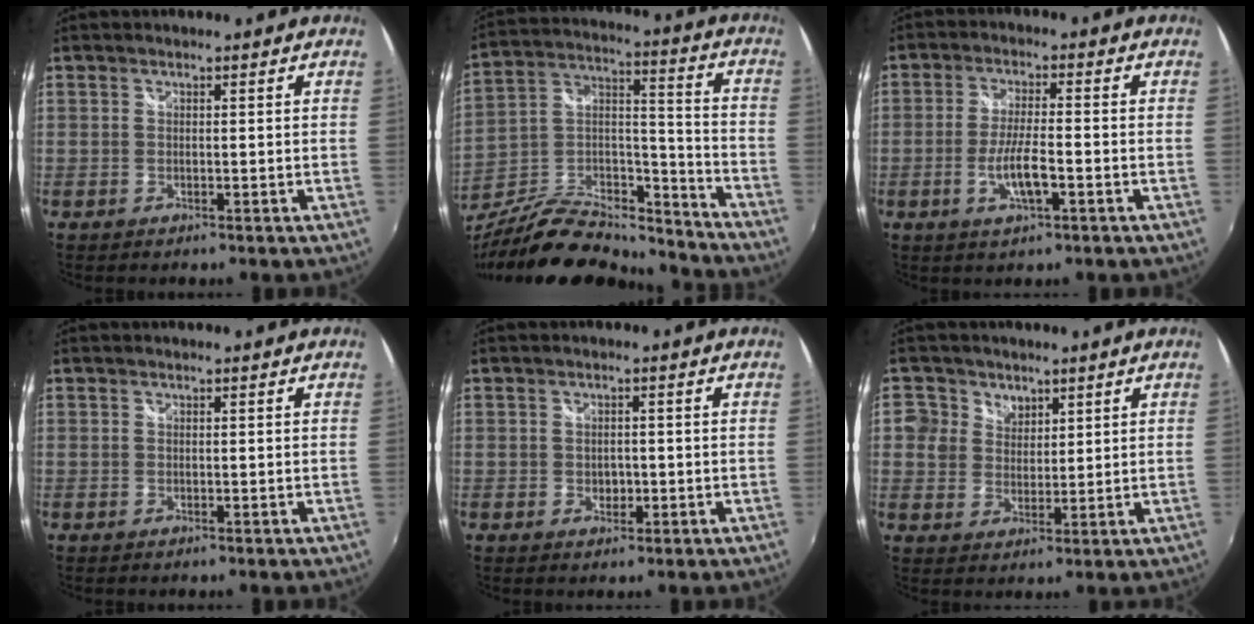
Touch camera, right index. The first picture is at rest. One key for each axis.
{"total": 22.6, "fx": -18.2, "fy": 8.0, "fz": 10.8, "tx": -0.204, "ty": 0.025, "tz": -0.290}
{"total": 6.9, "fx": -2.5, "fy": 1.5, "fz": 6.2, "tx": -0.124, "ty": -0.007, "tz": -0.045}
{"total": 0.0}
{"total": 2.5, "fx": -0.5, "fy": 1.9, "fz": 1.5, "tx": -0.023, "ty": 0.000, "tz": -0.008}
{"total": 5.5, "fx": 2.3, "fy": 4.9, "fz": 0.8, "tx": 0.001, "ty": 0.015, "tz": 0.041}